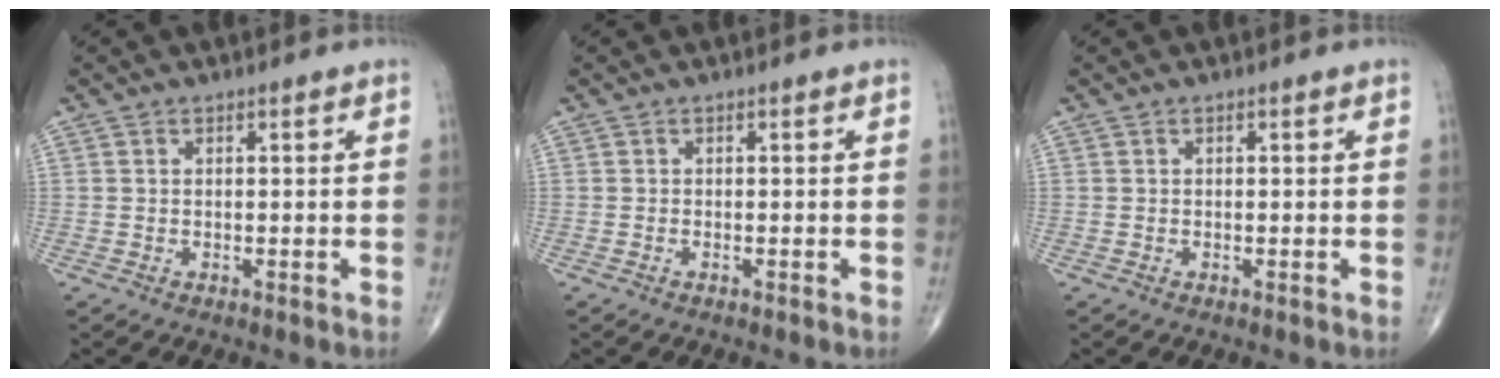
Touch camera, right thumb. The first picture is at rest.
{"total": 0.0}
{"total": 0.0}